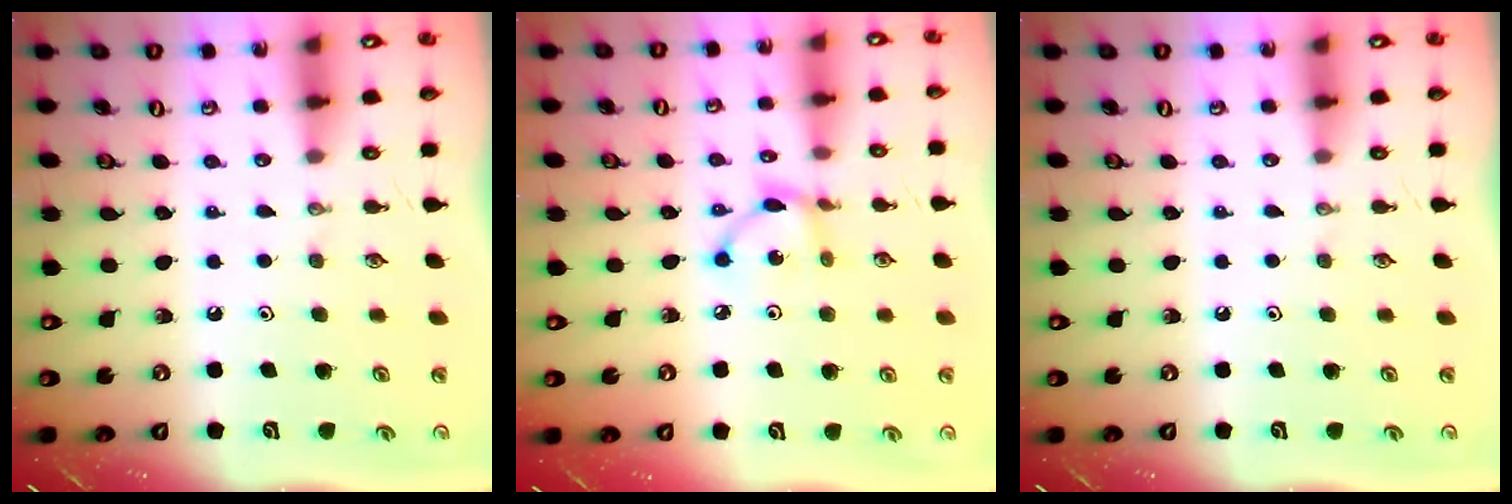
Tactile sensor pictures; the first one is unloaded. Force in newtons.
{"total": 6.2, "press": 6.2, "slide": 0.6}
{"total": 0.0}